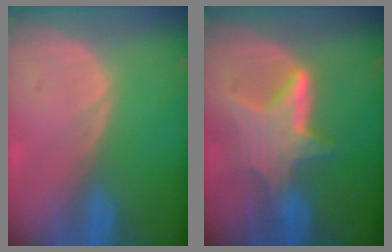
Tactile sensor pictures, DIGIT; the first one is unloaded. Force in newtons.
{"total": 6.4, "press": 6.4, "slide": 0.6}